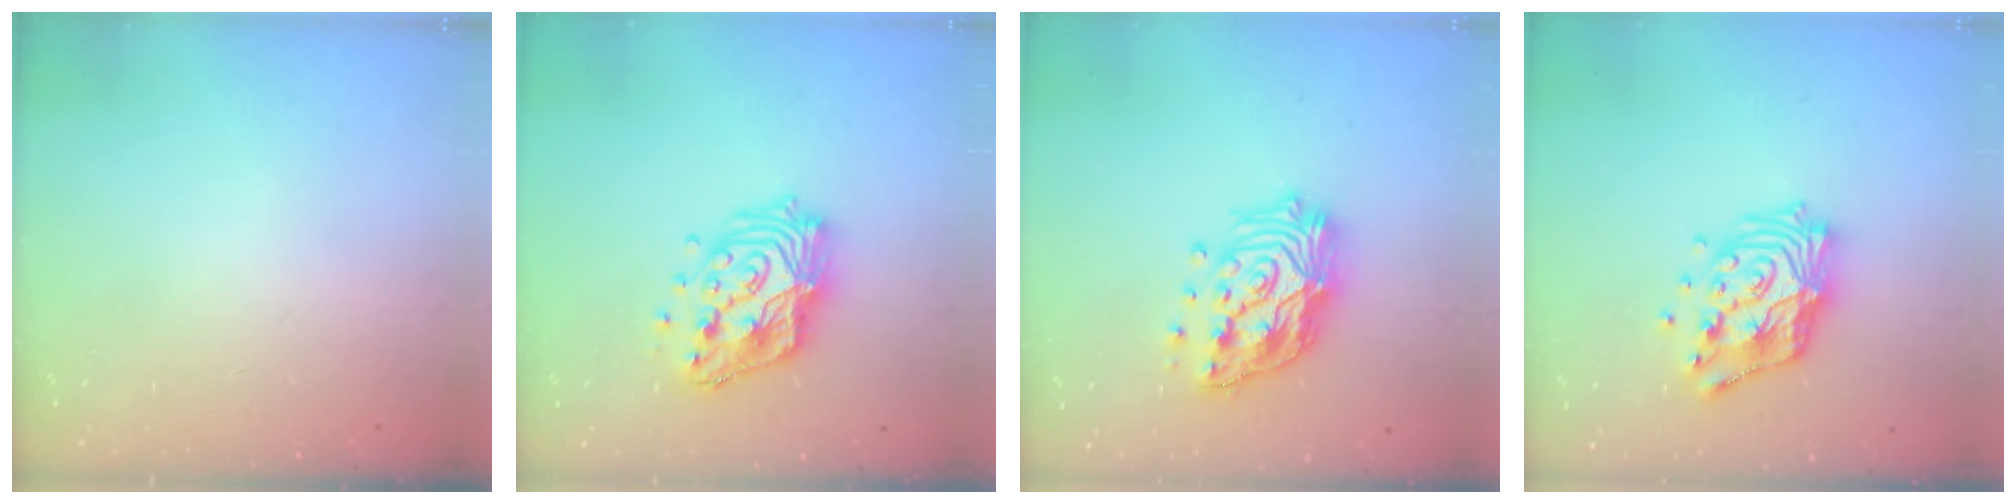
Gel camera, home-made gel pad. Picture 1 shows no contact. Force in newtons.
{"total": 15.9, "press": 15.9, "slide": 1.0}
{"total": 19.2, "press": 19.1, "slide": 1.9}
{"total": 15.7, "press": 15.7, "slide": 1.4}